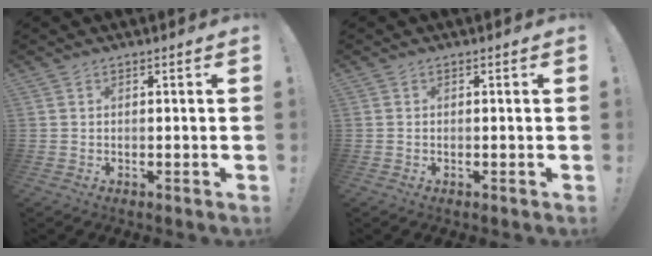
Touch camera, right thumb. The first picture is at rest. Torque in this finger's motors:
{"motor_torque": [-0.04, -0.19, 0.16, 0.02, -0.01]}